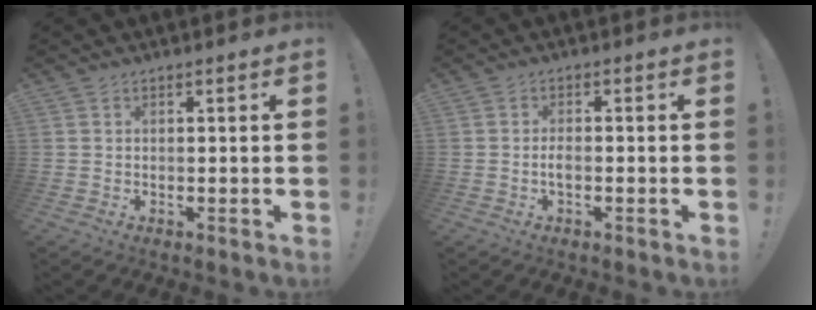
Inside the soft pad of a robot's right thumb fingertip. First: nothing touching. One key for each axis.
{"total": 2.5, "fx": -0.9, "fy": 0.8, "fz": 2.2, "tx": -0.045, "ty": 0.001, "tz": -0.018}